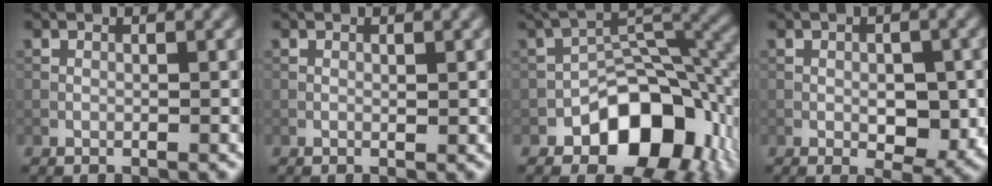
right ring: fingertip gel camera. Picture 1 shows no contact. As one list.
[{"total": 0.0}, {"total": 11.1, "force": [-4.8, 6.8, 7.4], "torque": [-0.089, 0.006, -0.079]}, {"total": 3.9, "force": [-0.8, 2.0, 3.3], "torque": [-0.042, -0.003, -0.010]}]